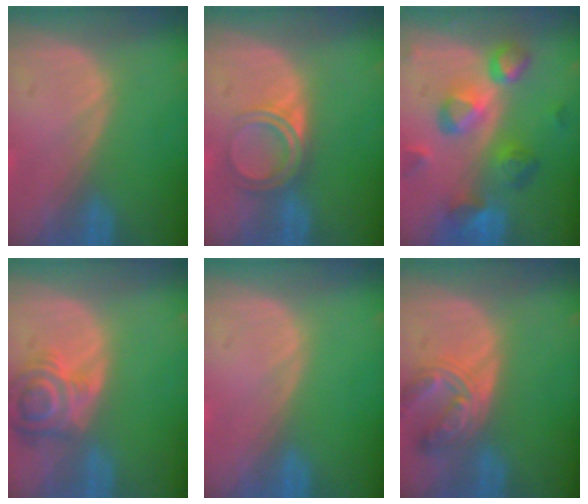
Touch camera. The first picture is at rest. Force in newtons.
{"total": 4.7, "press": 4.1, "slide": 2.3}
{"total": 8.9, "press": 8.5, "slide": 2.7}
{"total": 6.4, "press": 6.3, "slide": 0.8}
{"total": 0.0}
{"total": 6.1, "press": 6.0, "slide": 0.7}